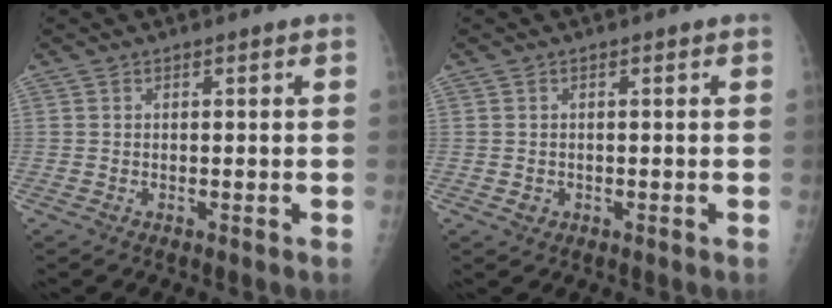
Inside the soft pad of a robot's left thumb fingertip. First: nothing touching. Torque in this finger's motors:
{"motor_torque": [-0.25, 0.20, -0.09, -0.03, 0.00]}